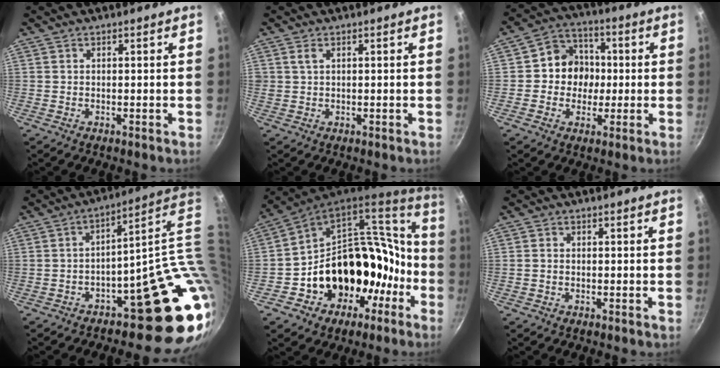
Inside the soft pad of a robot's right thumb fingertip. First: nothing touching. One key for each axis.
{"total": 1.4, "fx": 0.7, "fy": 0.8, "fz": 1.0, "tx": -0.016, "ty": -0.001, "tz": 0.013}
{"total": 9.3, "fx": -0.2, "fy": 8.6, "fz": 3.7, "tx": -0.011, "ty": 0.019, "tz": -0.019}
{"total": 19.0, "fx": -1.4, "fy": 7.7, "fz": 17.3, "tx": -0.156, "ty": 0.004, "tz": -0.013}
{"total": 23.5, "fx": -6.7, "fy": 18.9, "fz": 12.2, "tx": -0.146, "ty": 0.090, "tz": -0.084}
{"total": 0.9, "fx": -0.3, "fy": 0.7, "fz": 0.4, "tx": -0.006, "ty": 0.003, "tz": -0.007}